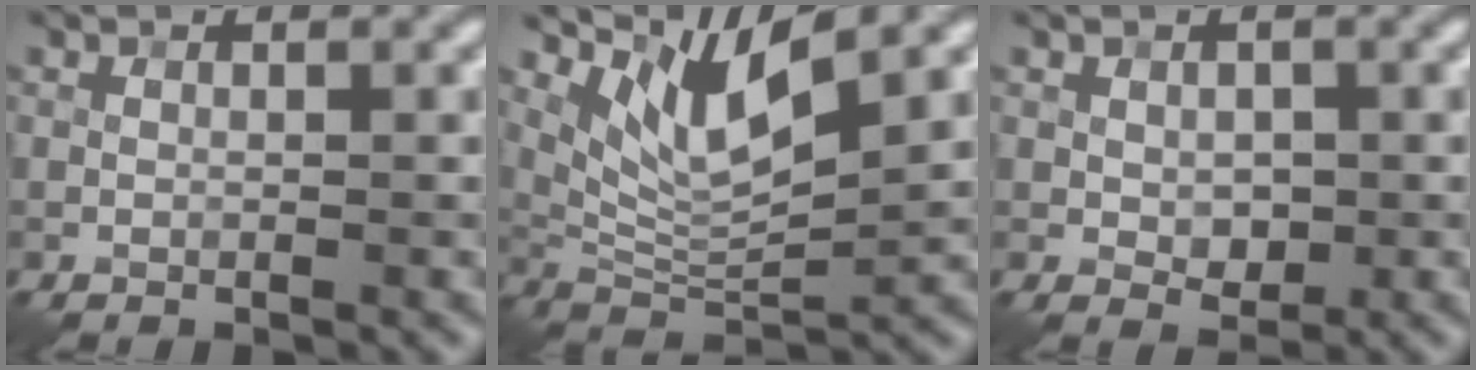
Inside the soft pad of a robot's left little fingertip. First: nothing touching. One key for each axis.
{"total": 6.1, "fx": 3.8, "fy": 1.5, "fz": 4.5, "tx": -0.094, "ty": -0.011, "tz": 0.078}
{"total": 1.9, "fx": -0.1, "fy": 1.3, "fz": 1.4, "tx": -0.023, "ty": -0.004, "tz": 0.002}